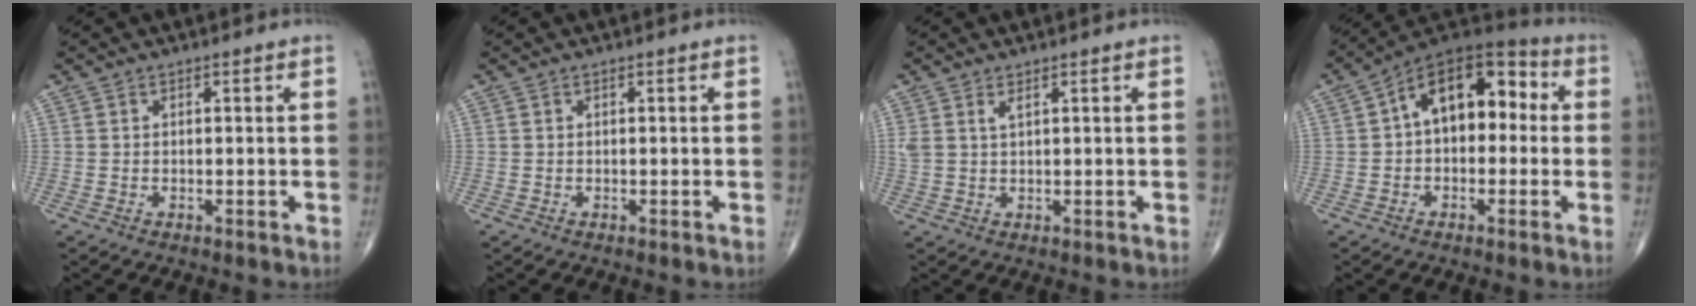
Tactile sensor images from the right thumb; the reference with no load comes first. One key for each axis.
{"total": 0.0}
{"total": 2.0, "fx": 1.1, "fy": 0.6, "fz": 1.5, "tx": -0.037, "ty": 0.003, "tz": 0.029}
{"total": 14.8, "fx": 1.7, "fy": 8.9, "fz": 11.7, "tx": -0.141, "ty": 0.049, "tz": 0.011}